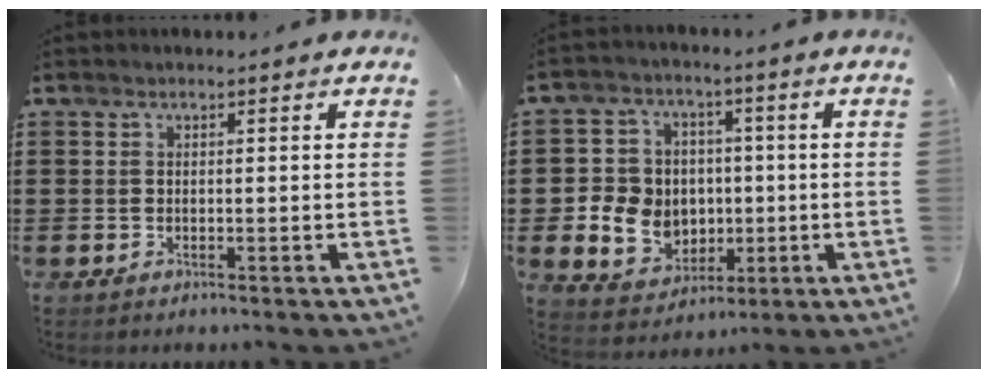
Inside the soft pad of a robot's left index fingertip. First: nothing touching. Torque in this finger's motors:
{"motor_torque": [1.07, 1.07, 0.35, 0.08]}